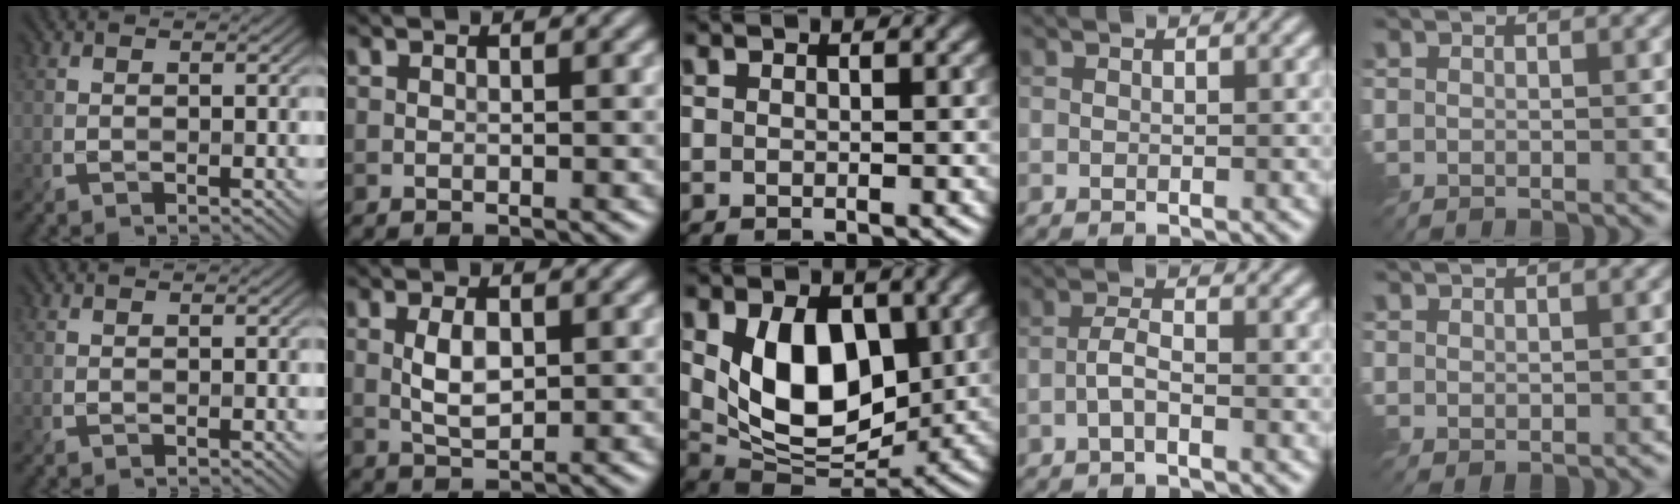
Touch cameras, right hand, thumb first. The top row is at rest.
{"index": {"total": 2.8, "force": [0.2, 1.4, 2.4], "torque": [-0.050, 0.000, 0.006]}, "middle": {"total": 9.2, "force": [1.4, 5.8, 7.0], "torque": [-0.121, -0.019, 0.030]}, "ring": {"total": 1.8, "force": [-0.8, 0.5, 1.5], "torque": [-0.033, 0.005, -0.021]}, "little": {"total": 0.7, "force": [0.6, 0.1, 0.3], "torque": [-0.012, -0.002, 0.015]}}